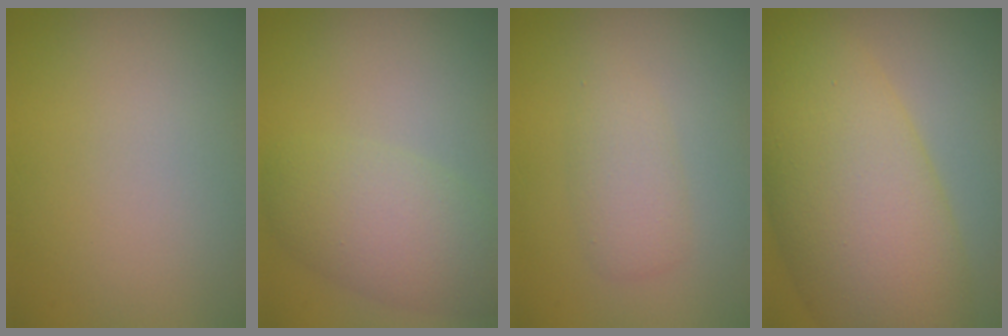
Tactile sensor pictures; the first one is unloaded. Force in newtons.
{"total": 4.8, "press": 4.8, "slide": 0.1}
{"total": 2.3, "press": 2.3, "slide": 0.1}
{"total": 12.2, "press": 12.2, "slide": 0.3}